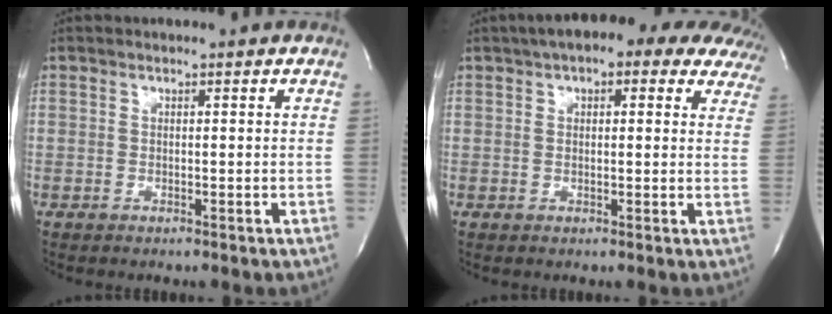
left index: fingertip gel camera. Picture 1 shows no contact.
{"total": 17.0, "force": [12.9, 5.4, 9.6], "torque": [-0.119, 0.043, 0.143]}